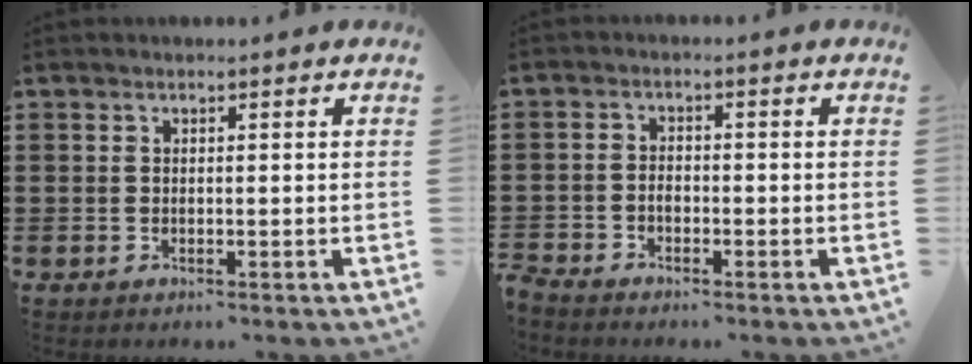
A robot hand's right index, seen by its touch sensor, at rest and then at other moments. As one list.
[{"total": 1.7, "force": [-1.4, 0.8, 0.5], "torque": [-0.014, 0.003, -0.030]}]